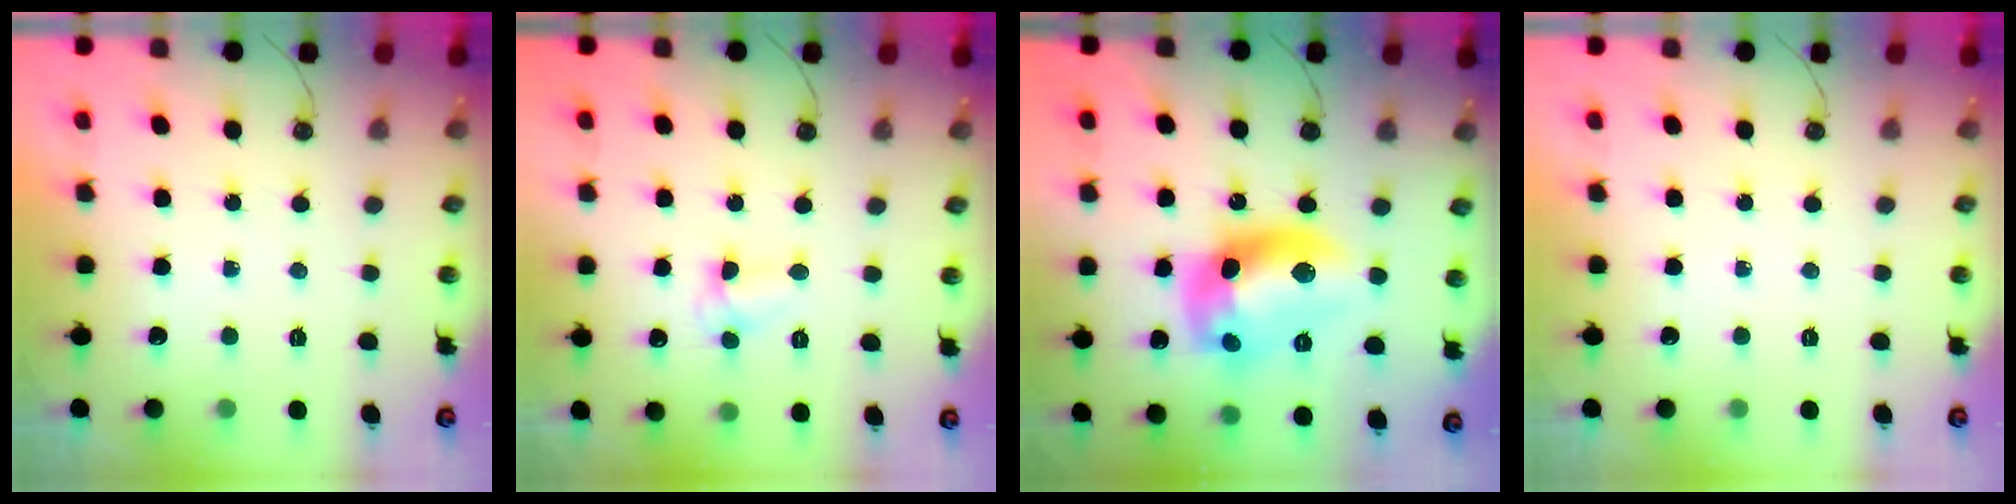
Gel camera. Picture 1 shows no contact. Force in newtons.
{"total": 5.1, "press": 5.1, "slide": 0.5}
{"total": 16.6, "press": 16.6, "slide": 1.0}
{"total": 0.0}